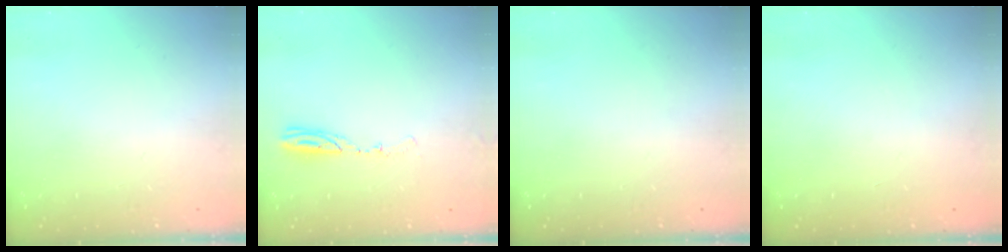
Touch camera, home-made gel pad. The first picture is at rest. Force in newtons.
{"total": 4.8, "press": 4.7, "slide": 1.0}
{"total": 0.0}
{"total": 0.0}